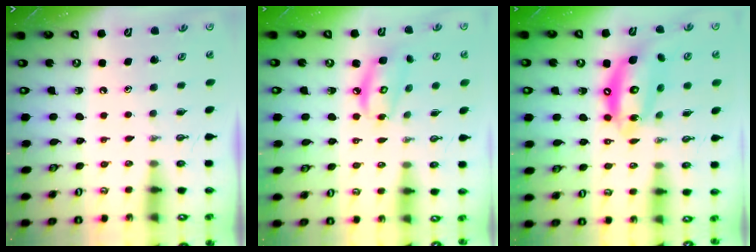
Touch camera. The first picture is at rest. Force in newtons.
{"total": 8.6, "press": 8.5, "slide": 0.7}
{"total": 15.7, "press": 15.6, "slide": 1.4}